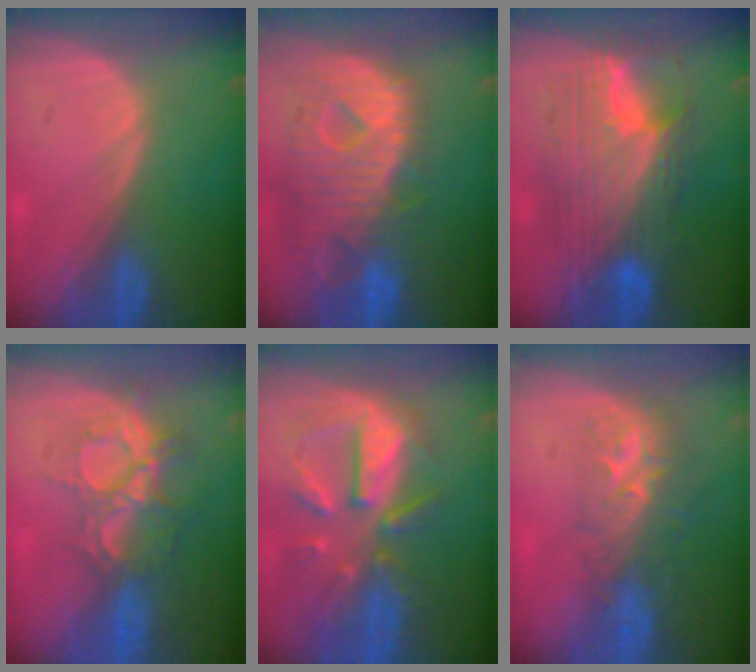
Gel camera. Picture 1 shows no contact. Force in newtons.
{"total": 12.6, "press": 10.8, "slide": 6.5}
{"total": 11.6, "press": 11.6, "slide": 1.0}
{"total": 9.3, "press": 7.8, "slide": 5.0}
{"total": 10.3, "press": 9.3, "slide": 4.4}
{"total": 8.7, "press": 7.2, "slide": 5.0}